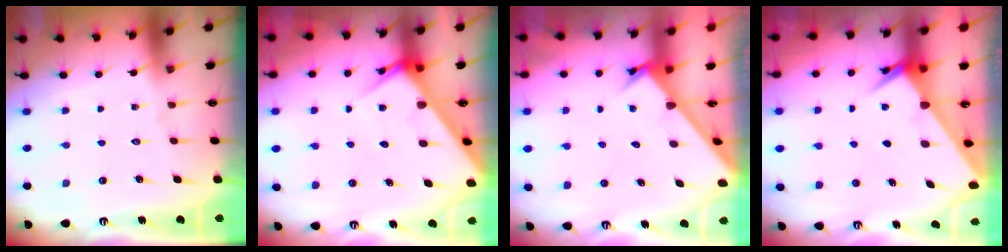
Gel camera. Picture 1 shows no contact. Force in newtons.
{"total": 5.8, "press": 5.7, "slide": 0.6}
{"total": 2.7, "press": 2.7, "slide": 0.3}
{"total": 2.5, "press": 2.5, "slide": 0.2}